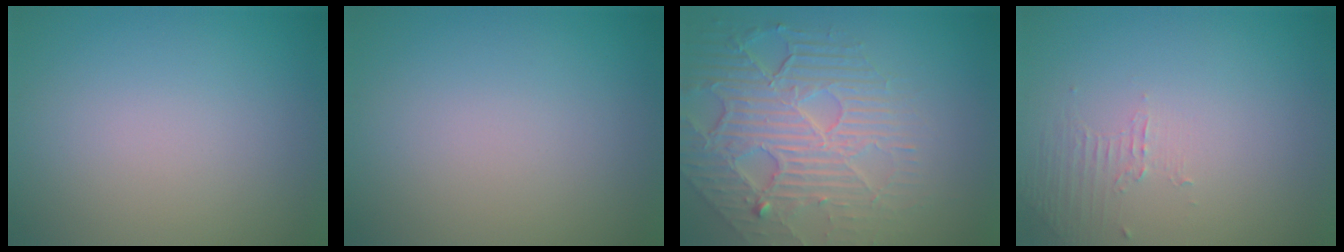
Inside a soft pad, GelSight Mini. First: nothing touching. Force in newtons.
{"total": 0.0}
{"total": 7.8, "press": 5.5, "slide": 5.6}
{"total": 1.1, "press": 0.2, "slide": 1.0}